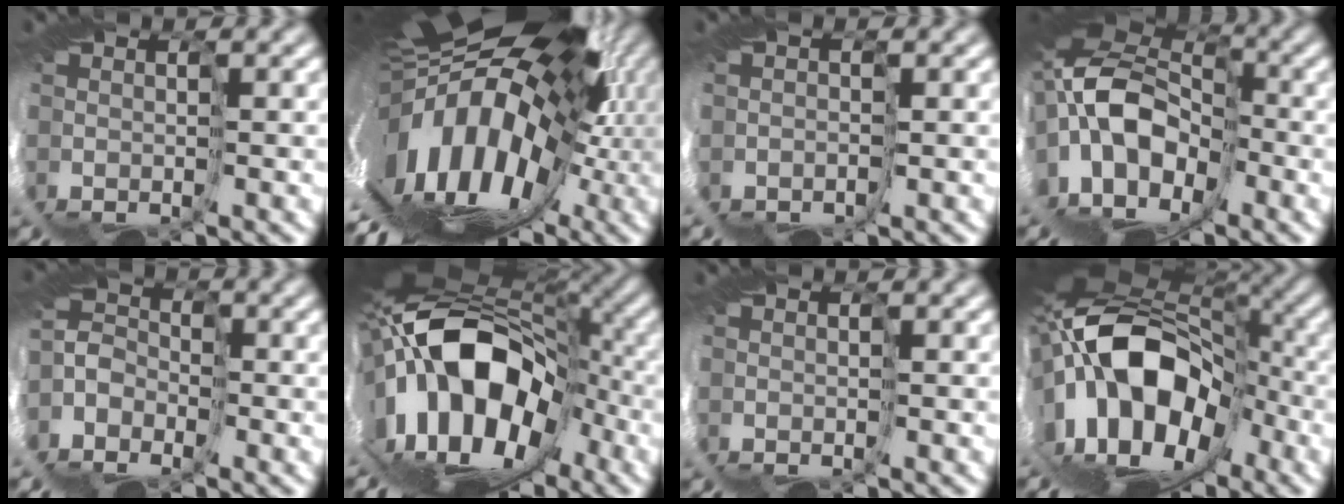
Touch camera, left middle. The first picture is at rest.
{"total": 14.4, "force": [2.3, 6.9, 12.4], "torque": [-0.169, -0.011, 0.020]}
{"total": 0.8, "force": [-0.7, 0.2, -0.2], "torque": [0.022, 0.001, -0.009]}
{"total": 9.4, "force": [1.8, 5.9, 7.1], "torque": [-0.136, 0.007, 0.029]}
{"total": 1.1, "force": [-0.4, 1.0, -0.1], "torque": [-0.004, 0.012, -0.024]}
{"total": 13.8, "force": [1.6, 7.3, 11.6], "torque": [-0.172, 0.010, 0.021]}
{"total": 0.0}
{"total": 12.6, "force": [0.8, 7.1, 10.4], "torque": [-0.149, 0.017, 0.009]}